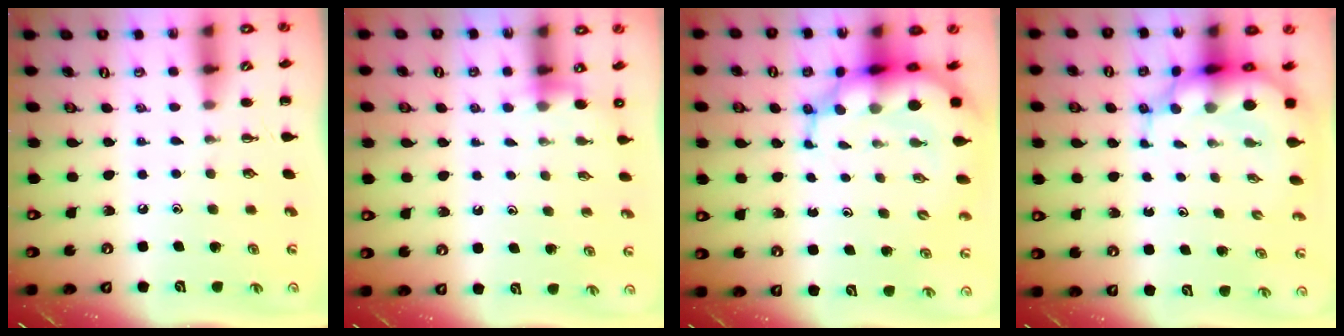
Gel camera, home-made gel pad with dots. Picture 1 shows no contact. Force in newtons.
{"total": 3.6, "press": 3.5, "slide": 1.0}
{"total": 10.4, "press": 10.0, "slide": 2.8}
{"total": 8.0, "press": 7.7, "slide": 2.0}